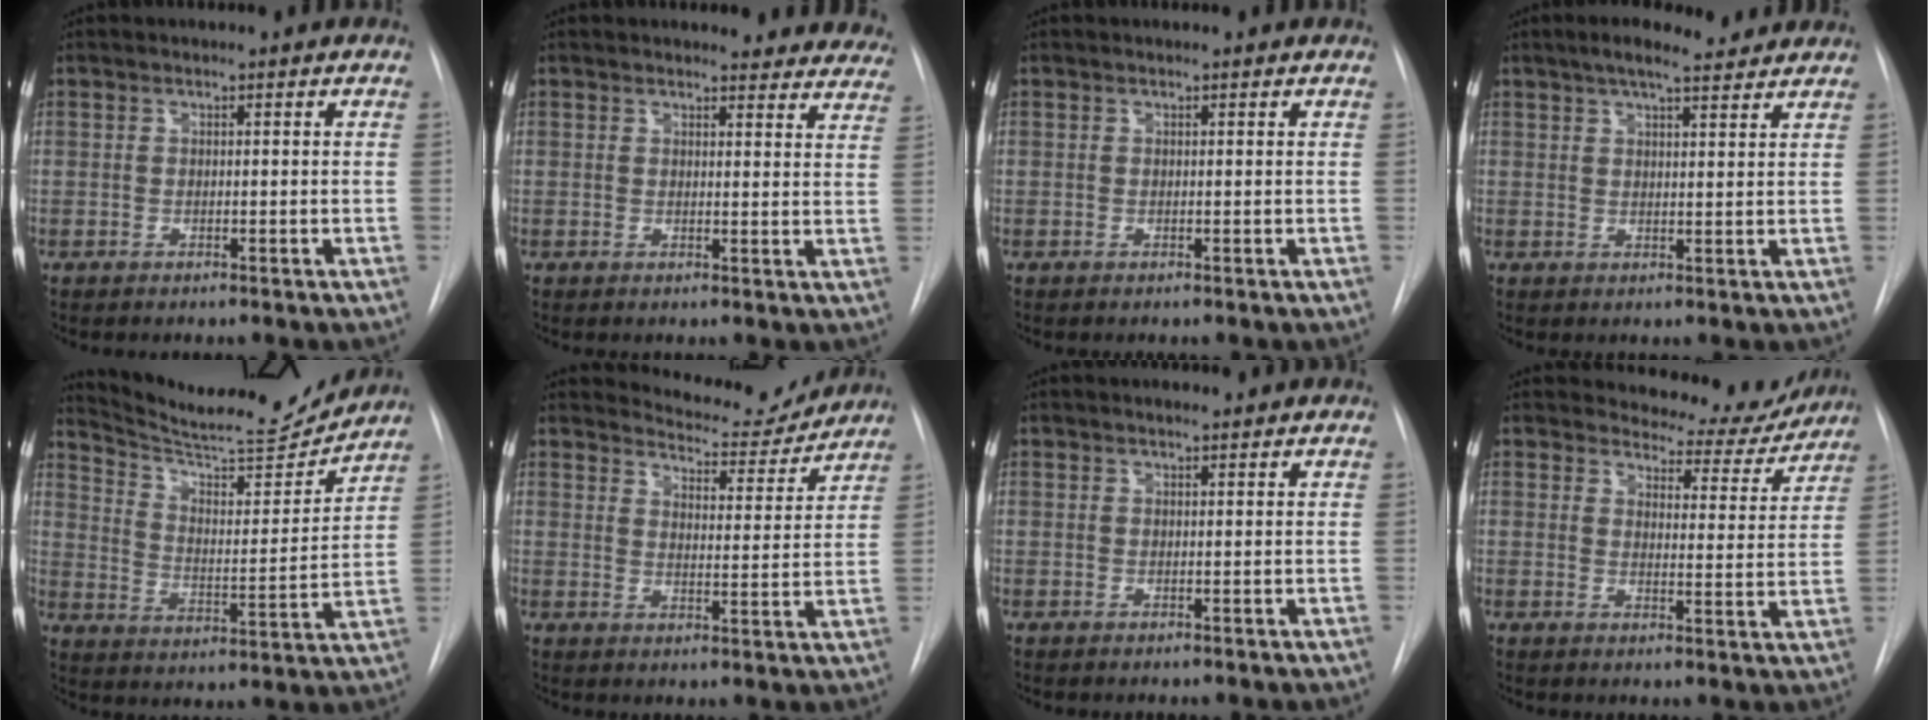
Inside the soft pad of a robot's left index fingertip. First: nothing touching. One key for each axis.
{"total": 14.2, "fx": 13.5, "fy": 3.4, "fz": 2.8, "tx": 0.003, "ty": -0.042, "tz": 0.122}
{"total": 1.3, "fx": 1.3, "fy": 0.2, "fz": 0.3, "tx": -0.011, "ty": 0.009, "tz": 0.012}
{"total": 8.6, "fx": 7.2, "fy": 1.8, "fz": 4.4, "tx": -0.064, "ty": 0.021, "tz": 0.097}
{"total": 13.4, "fx": 13.3, "fy": 0.8, "fz": 1.8, "tx": -0.031, "ty": -0.031, "tz": 0.191}
{"total": 9.6, "fx": 9.4, "fy": 1.8, "fz": 0.4, "tx": -0.004, "ty": -0.017, "tz": 0.120}
{"total": 1.7, "fx": 1.5, "fy": 0.2, "fz": 0.6, "tx": -0.011, "ty": 0.013, "tz": 0.025}
{"total": 9.5, "fx": 9.2, "fy": 2.6, "fz": 0.2, "tx": 0.012, "ty": -0.026, "tz": 0.102}